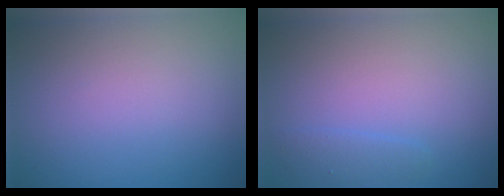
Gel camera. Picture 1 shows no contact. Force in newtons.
{"total": 1.2, "press": 1.2, "slide": 0.1}